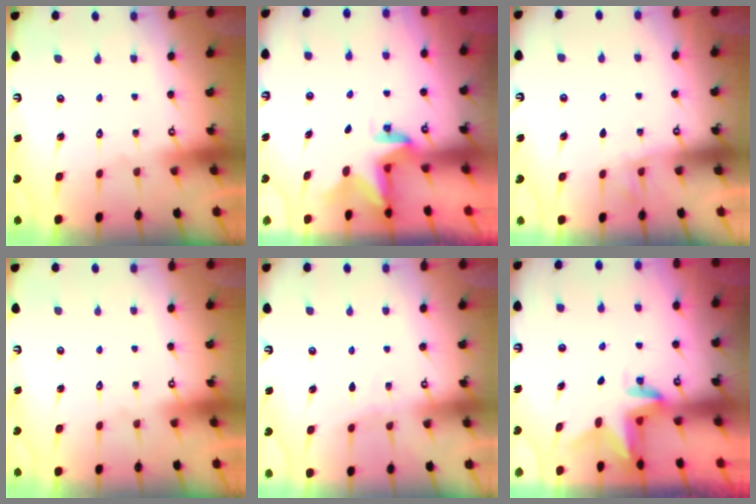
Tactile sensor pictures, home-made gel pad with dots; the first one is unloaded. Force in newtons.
{"total": 2.8, "press": 2.8, "slide": 0.3}
{"total": 2.9, "press": 2.9, "slide": 0.4}
{"total": 0.0}
{"total": 2.4, "press": 2.4, "slide": 0.3}
{"total": 3.1, "press": 3.1, "slide": 0.2}